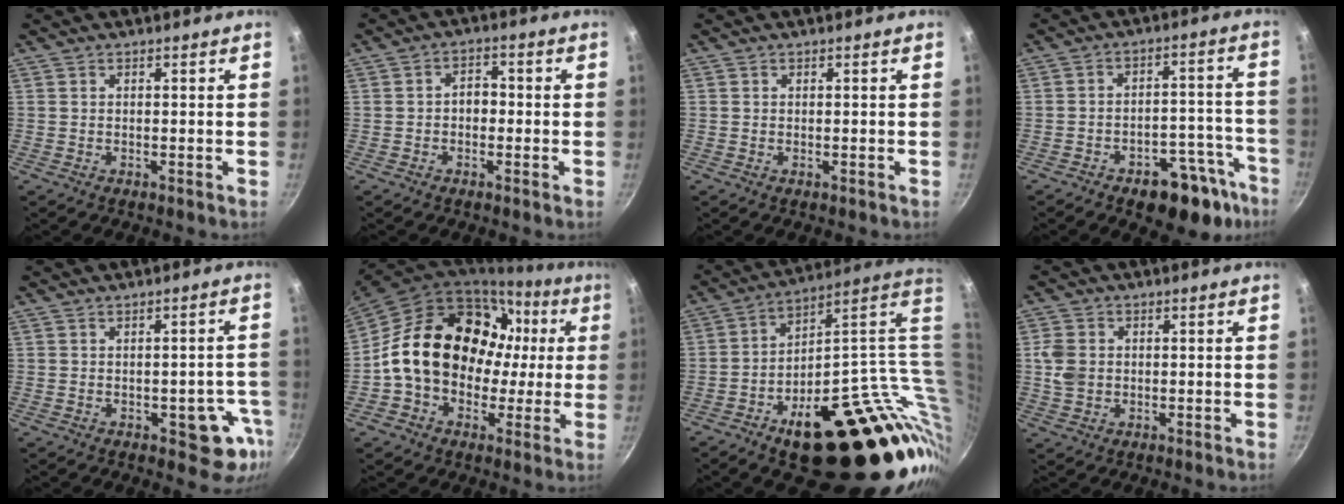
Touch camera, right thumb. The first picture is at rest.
{"total": 3.2, "force": [-0.6, 2.4, 2.1], "torque": [-0.011, 0.014, -0.015]}
{"total": 0.0}
{"total": 15.7, "force": [-10.0, 7.9, 9.1], "torque": [-0.047, 0.072, -0.129]}
{"total": 7.8, "force": [-2.5, 4.1, 6.1], "torque": [-0.014, 0.015, -0.032]}
{"total": 21.1, "force": [1.1, 16.9, 12.6], "torque": [-0.181, 0.054, 0.021]}
{"total": 31.8, "force": [-1.2, 15.4, 27.8], "torque": [-0.311, 0.007, 0.012]}
{"total": 4.9, "force": [0.3, 4.0, 2.8], "torque": [-0.048, 0.001, 0.002]}